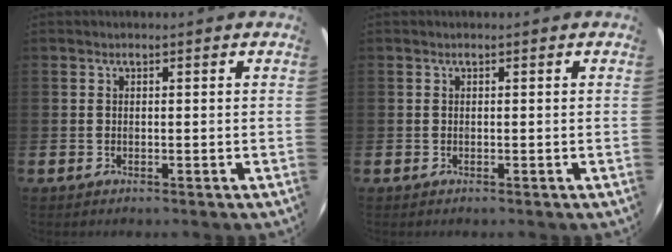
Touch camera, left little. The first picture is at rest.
{"total": 0.0}